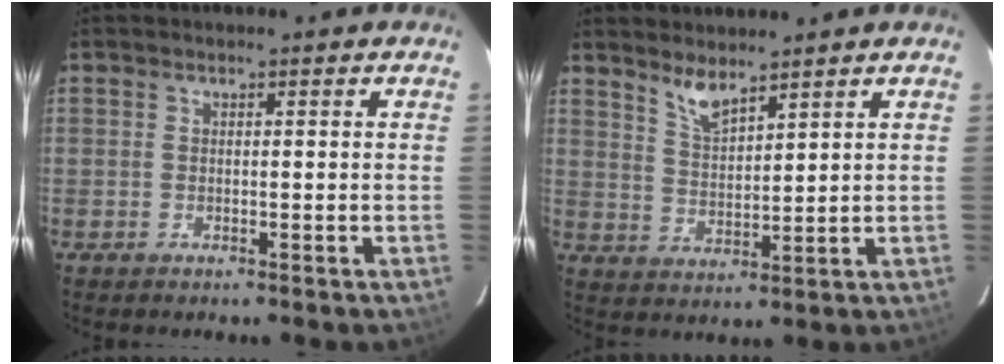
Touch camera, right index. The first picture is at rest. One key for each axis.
{"total": 5.1, "fx": 4.2, "fy": 1.1, "fz": 2.7, "tx": -0.052, "ty": -0.004, "tz": 0.084}